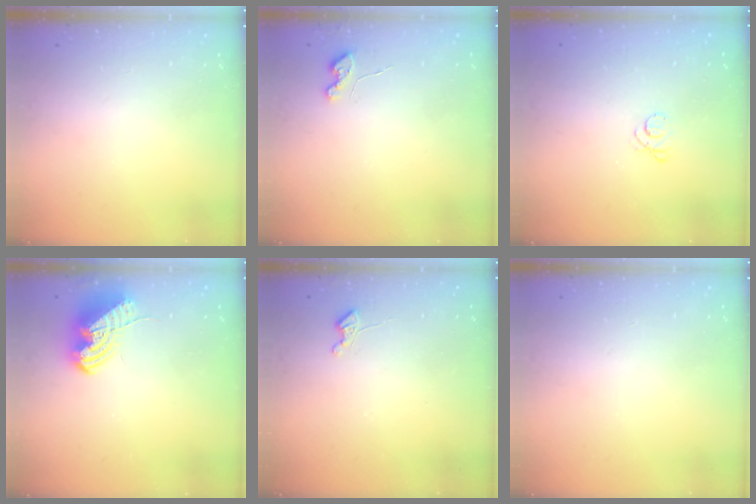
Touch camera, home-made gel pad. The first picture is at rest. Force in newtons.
{"total": 4.1, "press": 4.1, "slide": 0.4}
{"total": 2.6, "press": 2.6, "slide": 0.3}
{"total": 8.9, "press": 8.8, "slide": 1.3}
{"total": 3.6, "press": 3.5, "slide": 0.6}
{"total": 0.0}